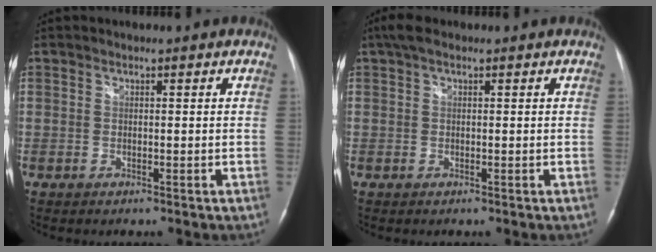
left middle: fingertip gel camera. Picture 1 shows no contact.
{"total": 2.7, "force": [1.5, 1.1, 1.9], "torque": [-0.045, 0.027, 0.030]}